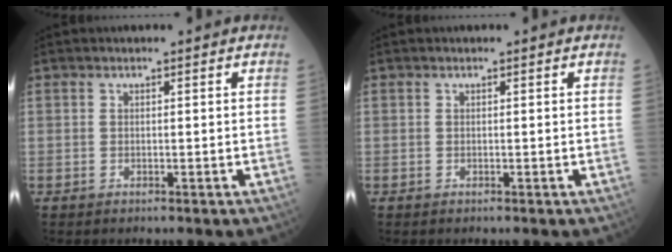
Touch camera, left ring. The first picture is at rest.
{"total": 0.0}